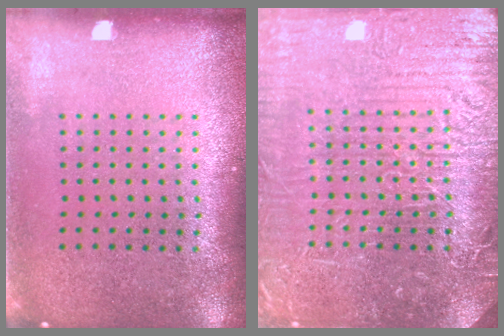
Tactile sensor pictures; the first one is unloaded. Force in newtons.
{"total": 7.5, "press": 7.4, "slide": 0.9}